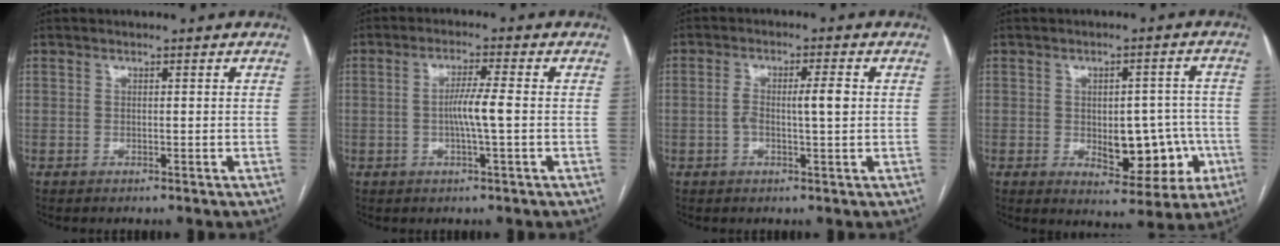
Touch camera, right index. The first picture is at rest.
{"total": 4.6, "force": [-0.5, -0.3, 4.5], "torque": [-0.085, 0.002, -0.011]}
{"total": 4.8, "force": [0.0, 0.7, 4.7], "torque": [-0.089, 0.011, 0.001]}
{"total": 10.2, "force": [-2.3, 5.4, 8.3], "torque": [-0.088, 0.015, -0.015]}